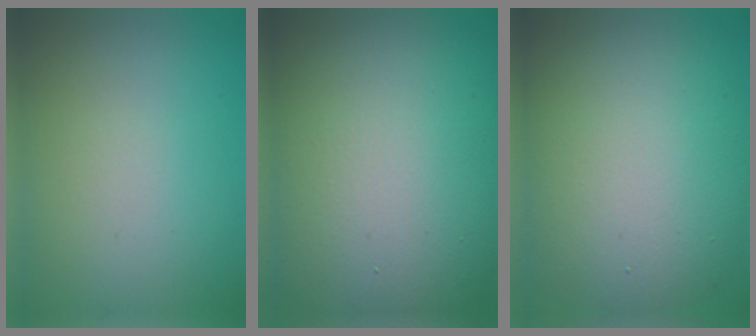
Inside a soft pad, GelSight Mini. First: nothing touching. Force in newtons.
{"total": 18.8, "press": 18.8, "slide": 0.9}
{"total": 12.9, "press": 12.9, "slide": 0.6}